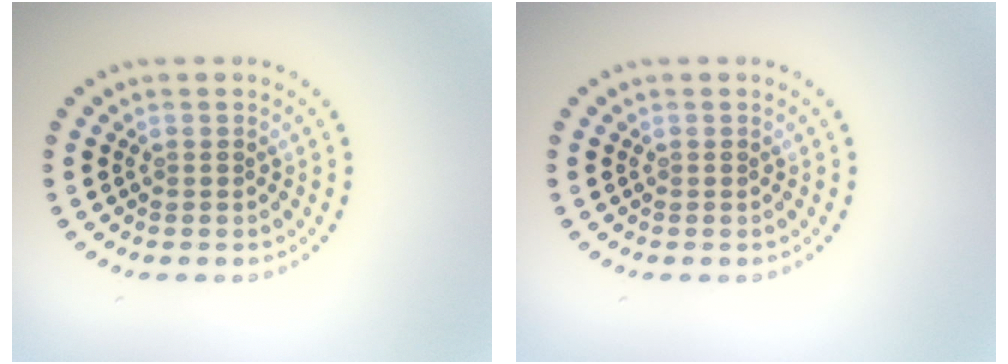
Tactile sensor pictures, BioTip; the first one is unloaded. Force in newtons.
{"total": 0.0}